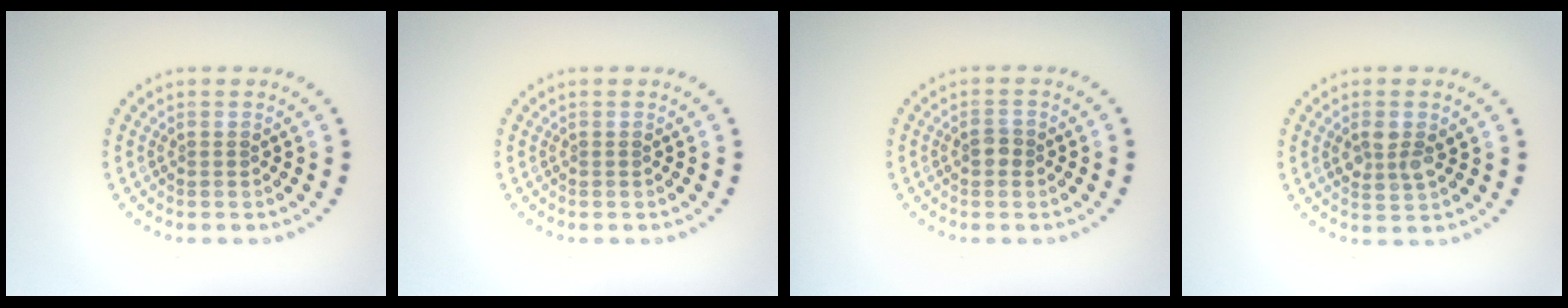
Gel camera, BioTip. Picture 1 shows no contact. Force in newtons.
{"total": 0.0}
{"total": 1.3, "press": 1.3, "slide": 0.2}
{"total": 2.4, "press": 2.4, "slide": 0.4}